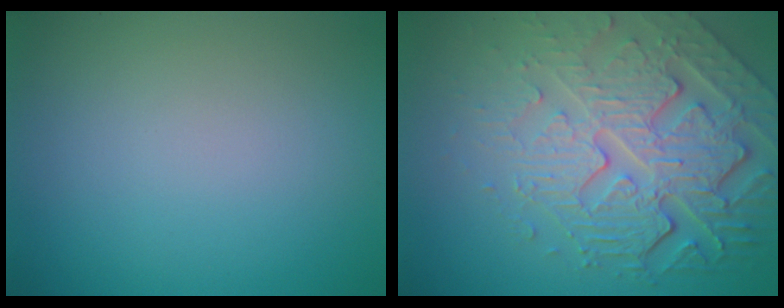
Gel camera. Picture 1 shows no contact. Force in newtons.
{"total": 8.3, "press": 5.8, "slide": 6.0}